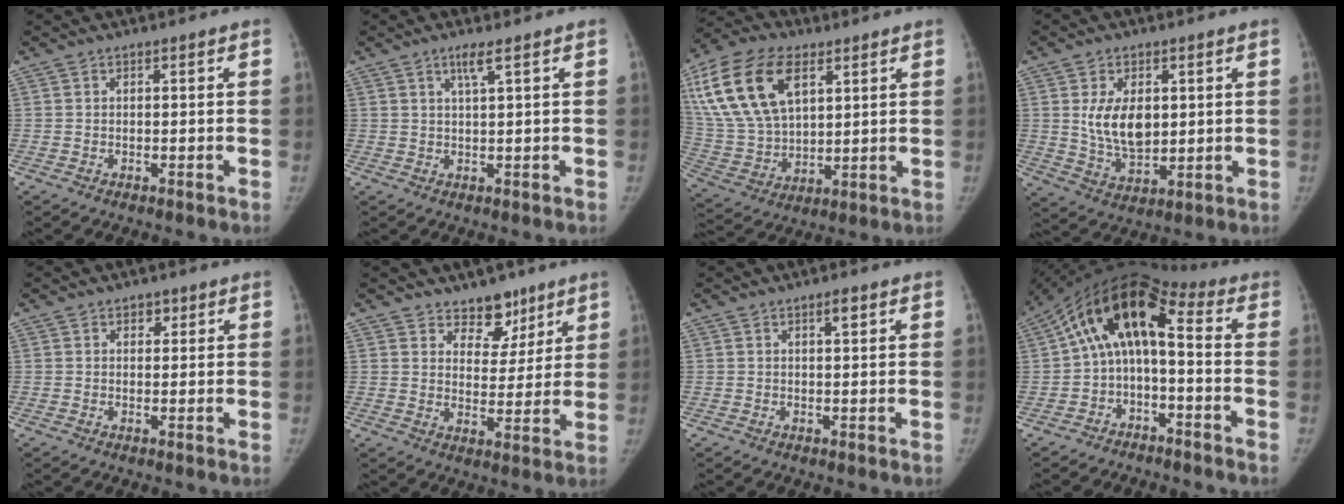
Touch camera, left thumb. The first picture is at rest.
{"total": 2.7, "force": [1.6, 0.0, 2.2], "torque": [-0.051, -0.006, 0.033]}
{"total": 21.4, "force": [9.0, 12.4, 15.0], "torque": [-0.294, -0.013, 0.172]}
{"total": 9.9, "force": [1.8, 6.1, 7.6], "torque": [-0.110, -0.024, 0.044]}
{"total": 1.8, "force": [1.0, 1.3, 0.8], "torque": [0.003, -0.003, 0.011]}
{"total": 7.4, "force": [5.4, 4.6, 2.1], "torque": [0.013, -0.040, 0.083]}
{"total": 1.7, "force": [0.9, 0.4, 1.4], "torque": [-0.019, -0.002, 0.013]}
{"total": 13.6, "force": [-0.5, 6.7, 11.8], "torque": [-0.203, 0.075, -0.021]}